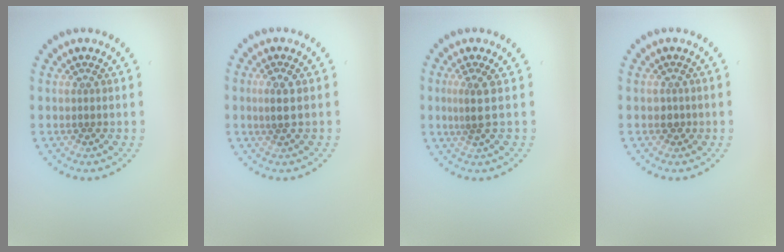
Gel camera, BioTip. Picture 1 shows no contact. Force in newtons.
{"total": 1.7, "press": 1.5, "slide": 0.7}
{"total": 1.7, "press": 1.1, "slide": 1.3}
{"total": 0.9, "press": 0.8, "slide": 0.4}